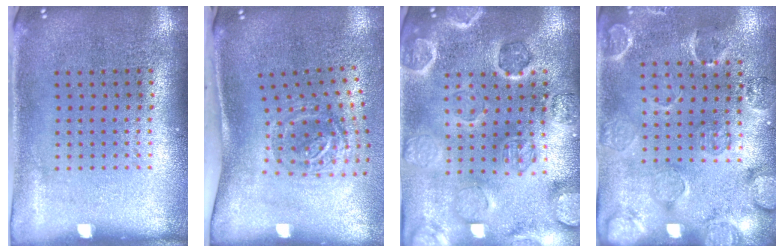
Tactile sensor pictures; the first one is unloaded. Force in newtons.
{"total": 1.9, "press": 1.2, "slide": 1.6}
{"total": 2.5, "press": 2.5, "slide": 0.4}
{"total": 2.8, "press": 1.8, "slide": 2.1}